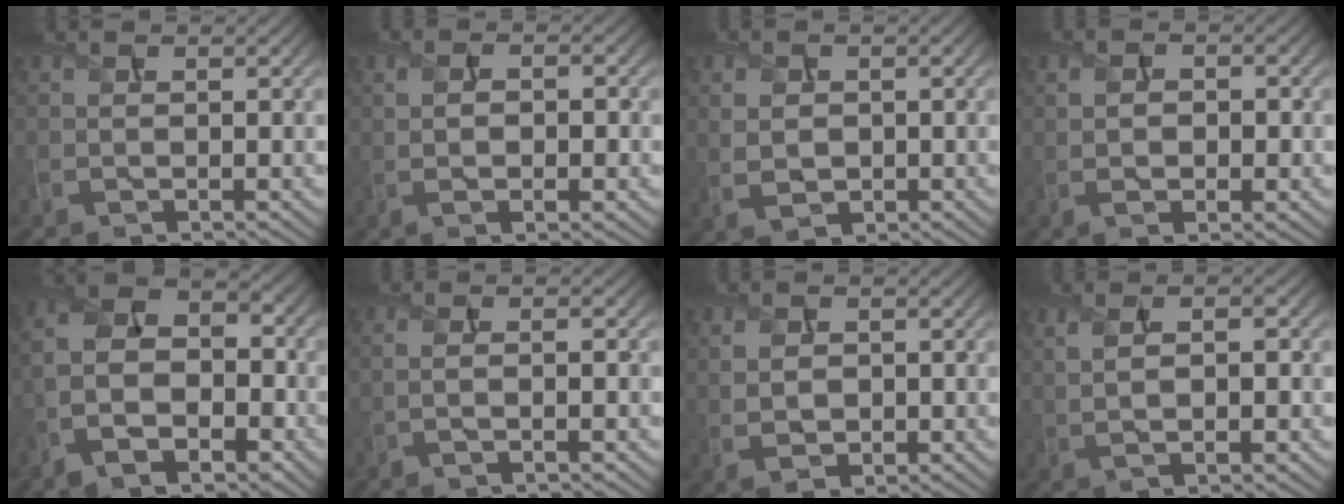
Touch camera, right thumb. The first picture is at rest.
{"total": 3.9, "force": [-0.1, 1.8, 3.4], "torque": [-0.052, -0.003, -0.001]}
{"total": 3.3, "force": [0.1, 2.6, 2.0], "torque": [-0.050, -0.006, 0.008]}
{"total": 3.7, "force": [0.0, 2.2, 3.0], "torque": [-0.037, -0.002, -0.001]}
{"total": 11.9, "force": [-4.7, 7.7, 7.7], "torque": [-0.165, -0.029, -0.089]}
{"total": 2.2, "force": [-0.6, 0.6, 2.1], "torque": [-0.029, 0.004, -0.020]}
{"total": 3.2, "force": [0.2, 2.3, 2.2], "torque": [-0.045, -0.004, 0.007]}
{"total": 4.3, "force": [0.4, 1.3, 4.1], "torque": [-0.076, -0.002, 0.007]}